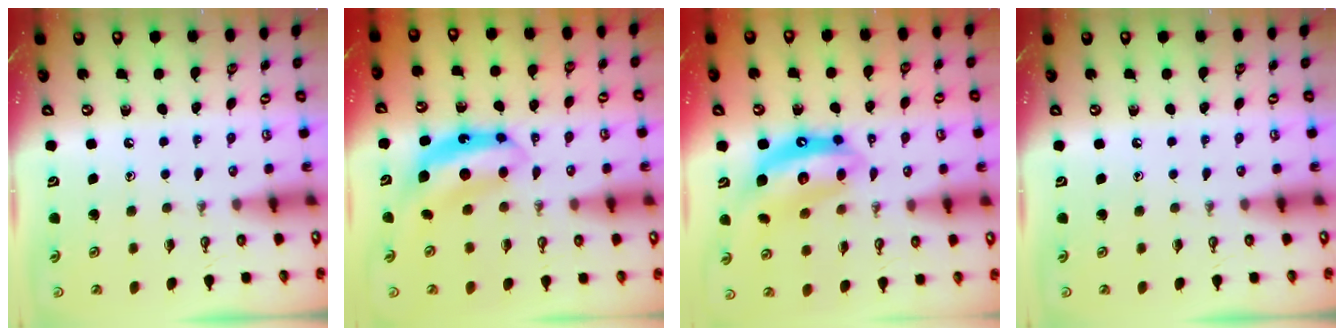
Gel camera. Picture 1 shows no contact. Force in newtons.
{"total": 7.0, "press": 7.0, "slide": 0.0}
{"total": 12.3, "press": 12.2, "slide": 1.2}
{"total": 0.0}